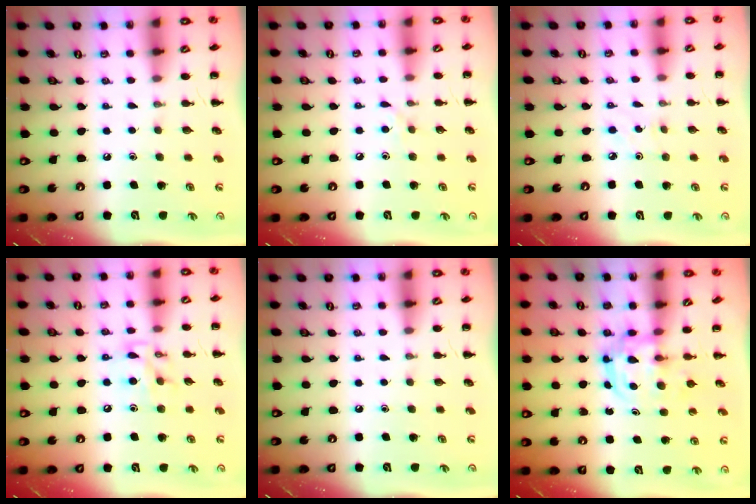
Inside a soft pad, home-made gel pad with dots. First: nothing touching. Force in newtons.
{"total": 4.7, "press": 4.3, "slide": 1.8}
{"total": 2.1, "press": 2.0, "slide": 0.7}
{"total": 10.2, "press": 10.2, "slide": 0.8}
{"total": 0.0}
{"total": 3.3, "press": 3.2, "slide": 0.4}